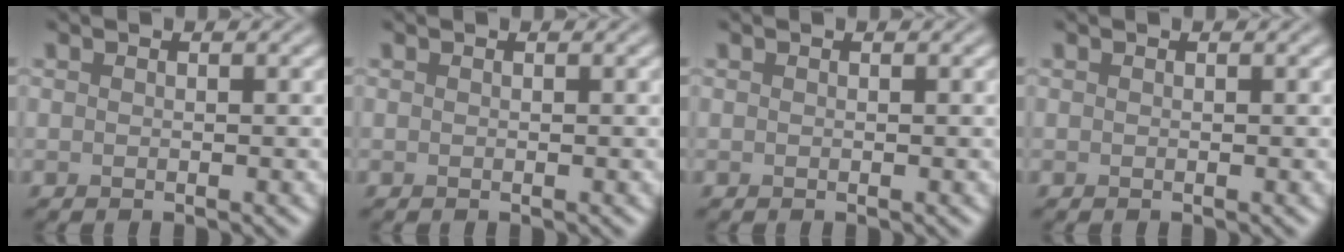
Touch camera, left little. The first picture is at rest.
{"total": 0.0}
{"total": 0.0}
{"total": 0.0}